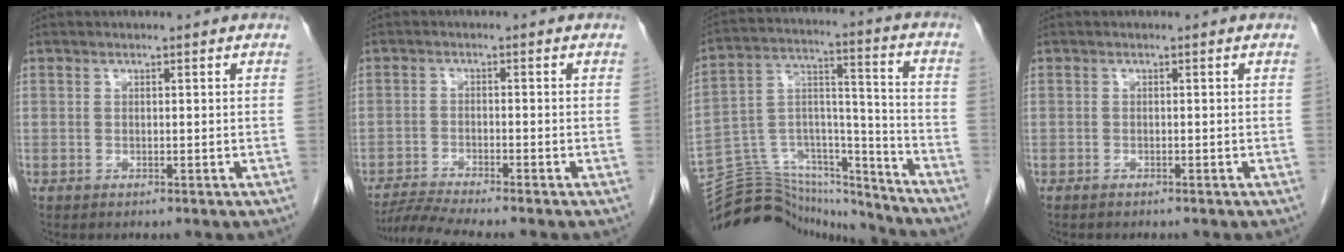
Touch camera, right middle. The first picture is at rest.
{"total": 5.3, "force": [-4.8, -1.4, 1.8], "torque": [-0.035, -0.019, -0.087]}
{"total": 21.8, "force": [-20.8, 4.9, 4.4], "torque": [-0.104, 0.045, -0.328]}
{"total": 0.5, "force": [-0.5, 0.2, 0.1], "torque": [-0.008, -0.001, -0.008]}